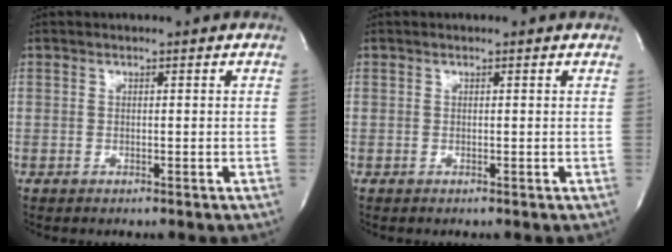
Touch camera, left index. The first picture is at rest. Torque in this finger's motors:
{"motor_torque": [0.16, -0.14, -0.06, -0.05]}